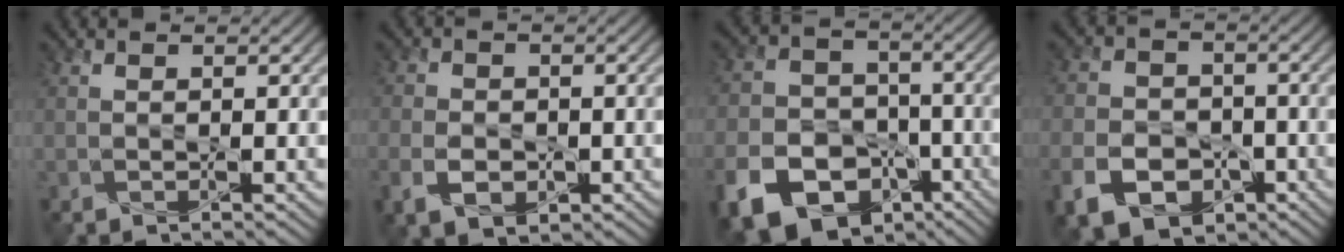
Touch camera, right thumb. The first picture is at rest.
{"total": 5.0, "force": [-1.8, 3.5, 3.1], "torque": [-0.070, -0.013, -0.036]}
{"total": 15.1, "force": [-8.1, 10.5, 7.2], "torque": [-0.183, -0.044, -0.147]}
{"total": 9.4, "force": [-4.5, 6.6, 4.9], "torque": [-0.113, -0.025, -0.088]}